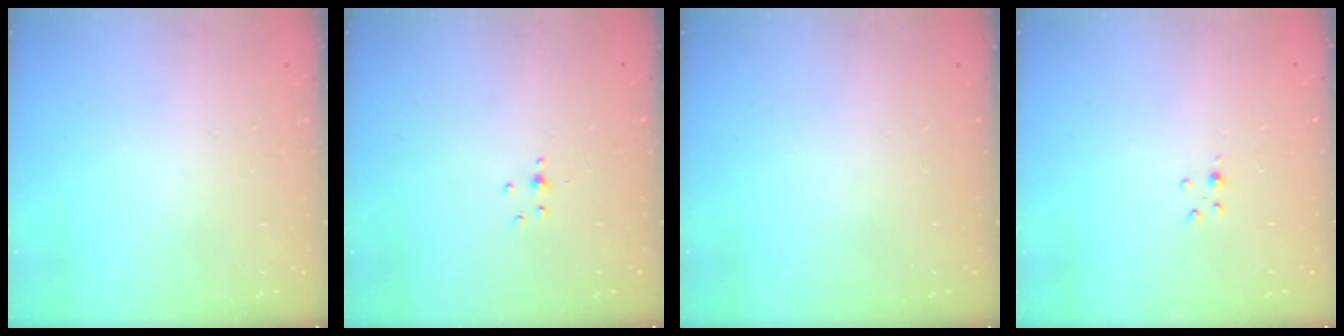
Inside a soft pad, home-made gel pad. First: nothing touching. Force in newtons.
{"total": 2.5, "press": 2.3, "slide": 1.0}
{"total": 0.0}
{"total": 2.8, "press": 2.8, "slide": 0.4}